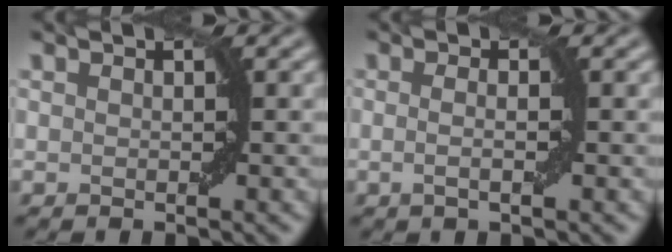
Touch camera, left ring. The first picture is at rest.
{"total": 1.8, "force": [-0.1, 0.4, 1.7], "torque": [-0.024, -0.002, -0.010]}